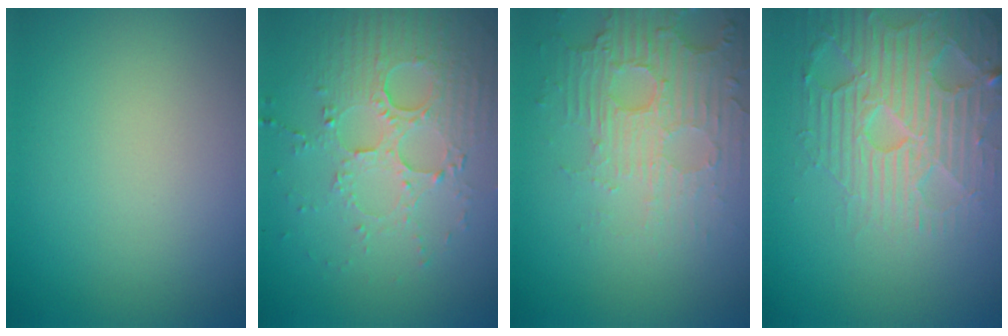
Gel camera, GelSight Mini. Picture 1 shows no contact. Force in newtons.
{"total": 5.4, "press": 3.7, "slide": 4.0}
{"total": 5.5, "press": 3.7, "slide": 4.0}
{"total": 4.7, "press": 4.6, "slide": 0.9}